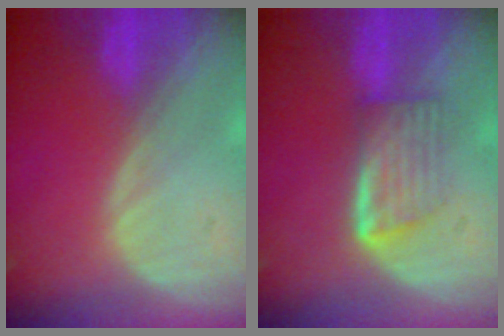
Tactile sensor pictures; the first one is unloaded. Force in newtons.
{"total": 5.9, "press": 5.0, "slide": 3.1}